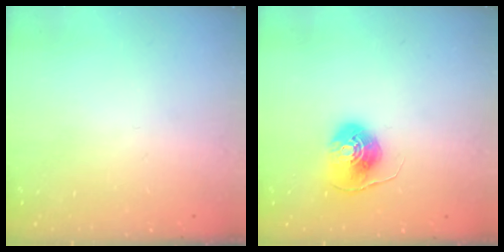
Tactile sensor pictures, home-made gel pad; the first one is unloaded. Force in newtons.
{"total": 8.5, "press": 8.4, "slide": 0.4}